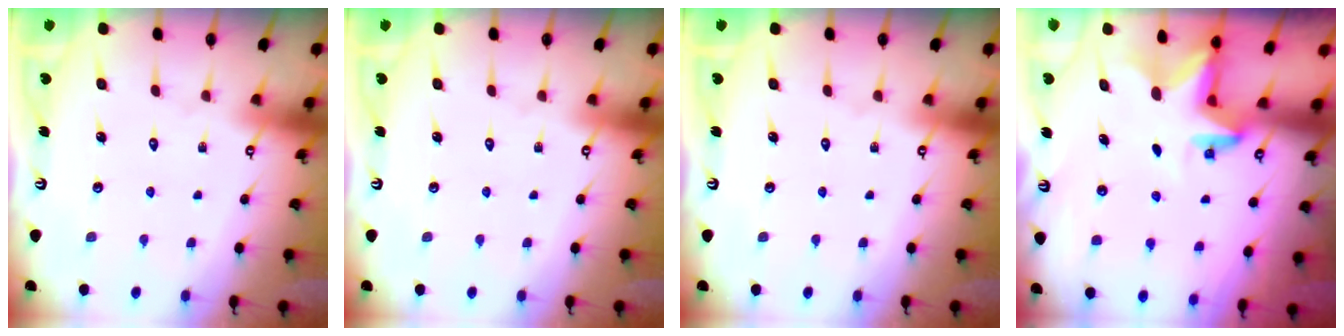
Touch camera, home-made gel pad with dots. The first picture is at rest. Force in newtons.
{"total": 0.0}
{"total": 0.0}
{"total": 2.8, "press": 2.8, "slide": 0.2}